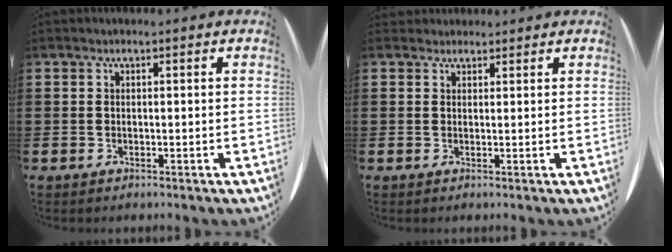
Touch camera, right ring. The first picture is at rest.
{"total": 1.2, "force": [1.1, 0.4, -0.2], "torque": [0.001, 0.003, 0.023]}